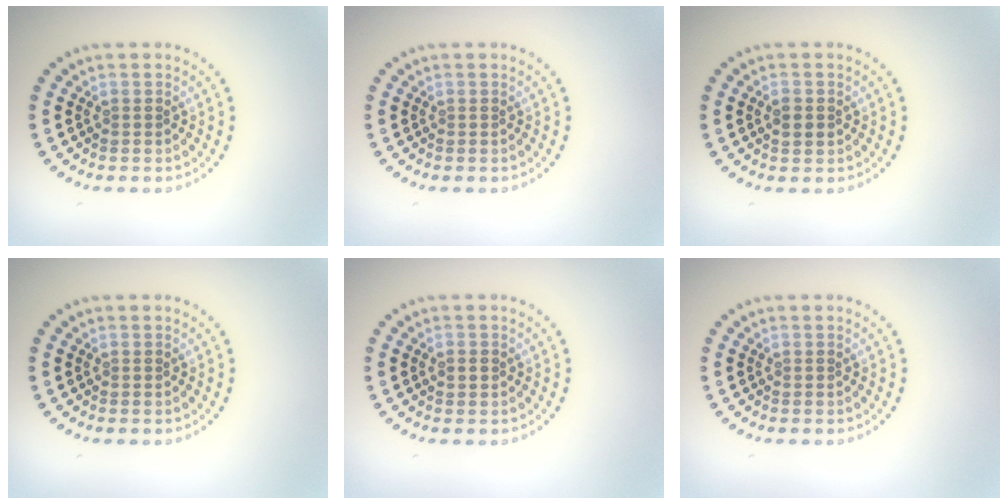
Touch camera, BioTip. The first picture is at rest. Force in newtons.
{"total": 0.0}
{"total": 1.5, "press": 1.5, "slide": 0.1}
{"total": 0.0}
{"total": 1.1, "press": 1.1, "slide": 0.2}
{"total": 0.0}